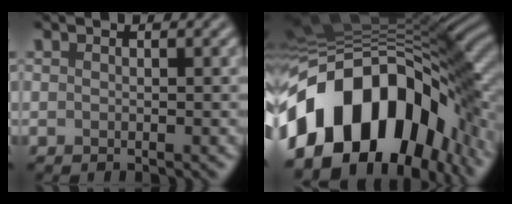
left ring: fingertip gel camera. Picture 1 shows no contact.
{"total": 17.5, "force": [-6.3, 10.6, 12.4], "torque": [-0.207, 0.000, -0.112]}